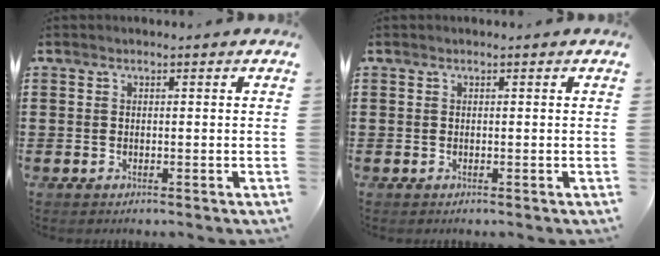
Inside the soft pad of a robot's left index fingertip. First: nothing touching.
{"total": 0.0}